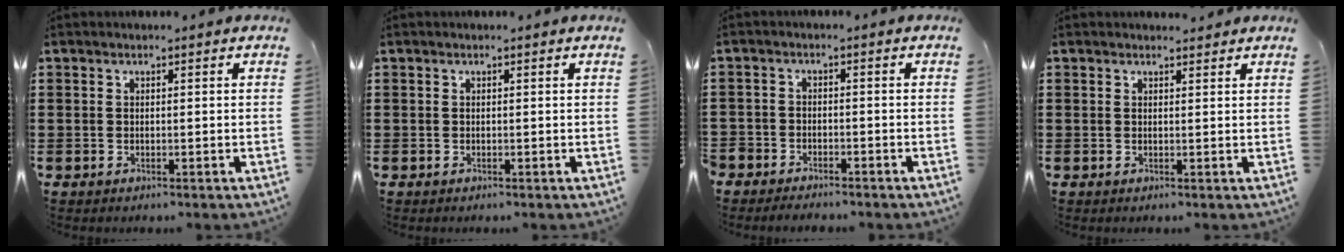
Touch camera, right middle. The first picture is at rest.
{"total": 0.0}
{"total": 2.6, "force": [-2.6, 0.6, -0.3], "torque": [-0.002, 0.002, -0.058]}
{"total": 0.9, "force": [0.8, 0.2, 0.1], "torque": [0.005, -0.002, 0.014]}